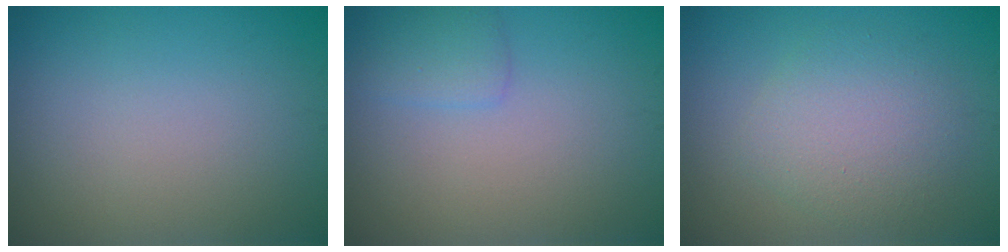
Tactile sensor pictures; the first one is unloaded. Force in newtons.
{"total": 1.6, "press": 1.6, "slide": 0.1}
{"total": 3.8, "press": 3.8, "slide": 0.2}